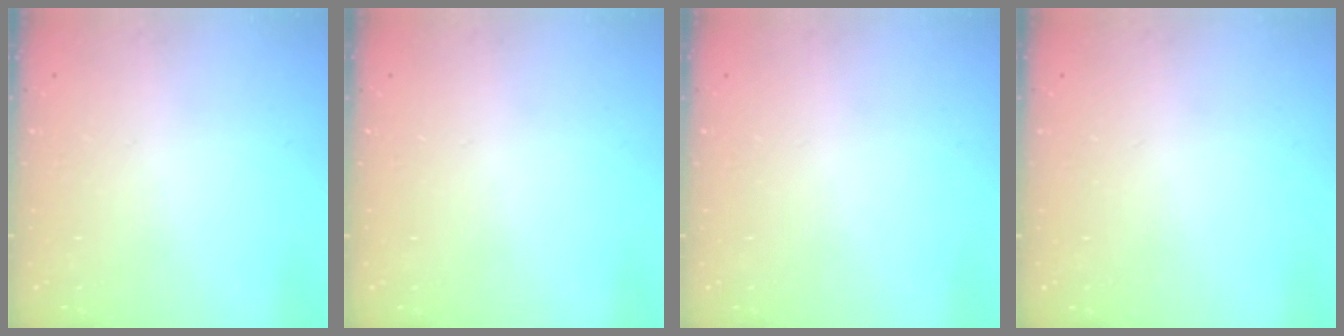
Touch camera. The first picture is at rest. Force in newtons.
{"total": 0.0}
{"total": 0.0}
{"total": 0.0}